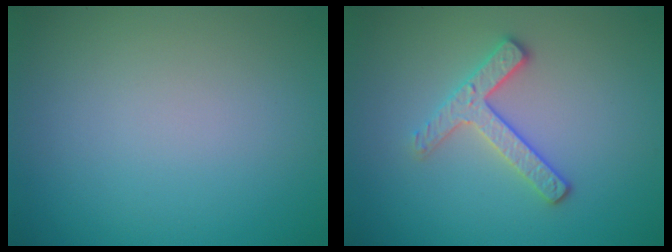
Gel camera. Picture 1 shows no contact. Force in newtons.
{"total": 2.8, "press": 2.6, "slide": 1.1}